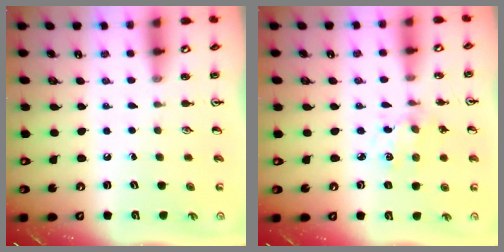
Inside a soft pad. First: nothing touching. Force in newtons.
{"total": 1.9, "press": 1.9, "slide": 0.2}